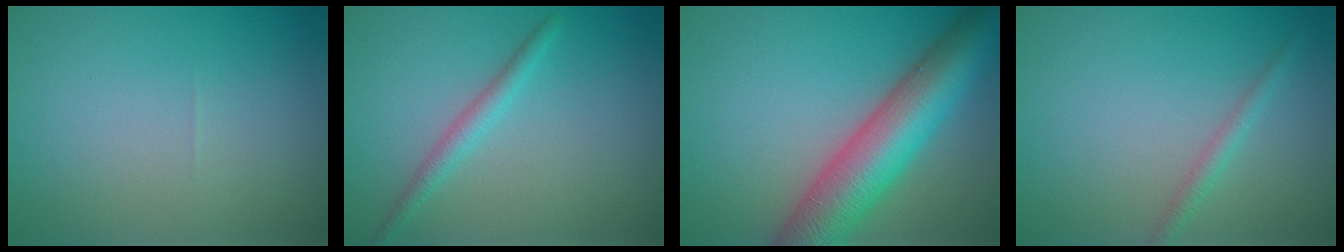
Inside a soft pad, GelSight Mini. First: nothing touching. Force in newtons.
{"total": 1.8, "press": 1.8, "slide": 0.0}
{"total": 10.1, "press": 10.1, "slide": 0.3}
{"total": 1.4, "press": 1.4, "slide": 0.0}